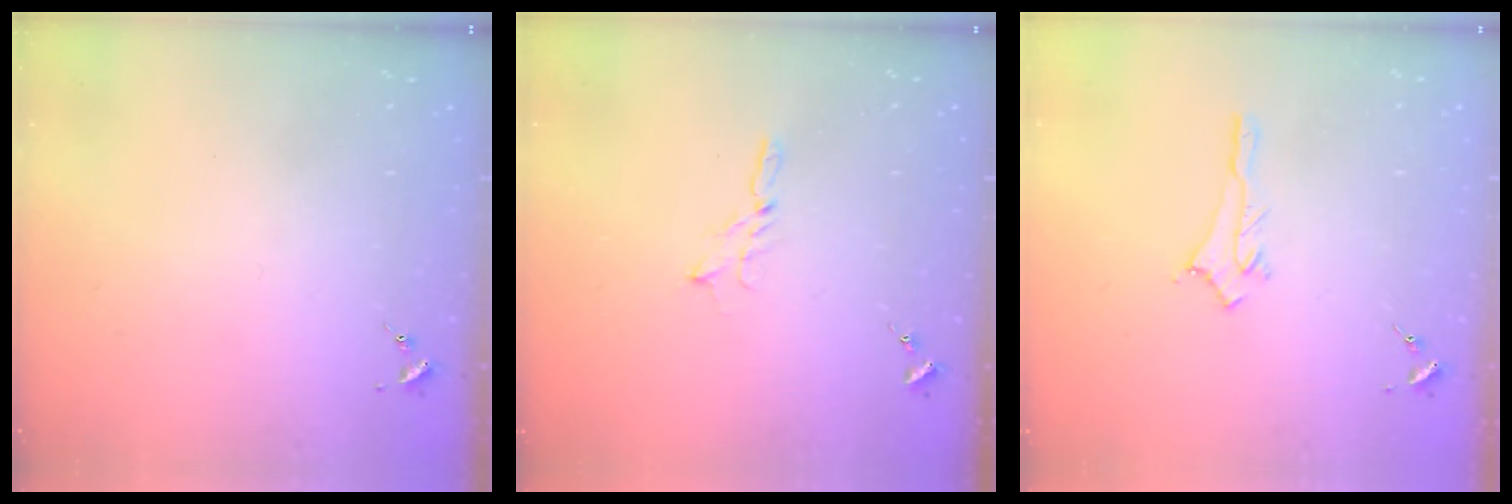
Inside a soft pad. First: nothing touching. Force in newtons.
{"total": 3.5, "press": 3.5, "slide": 0.1}
{"total": 2.9, "press": 2.9, "slide": 0.3}